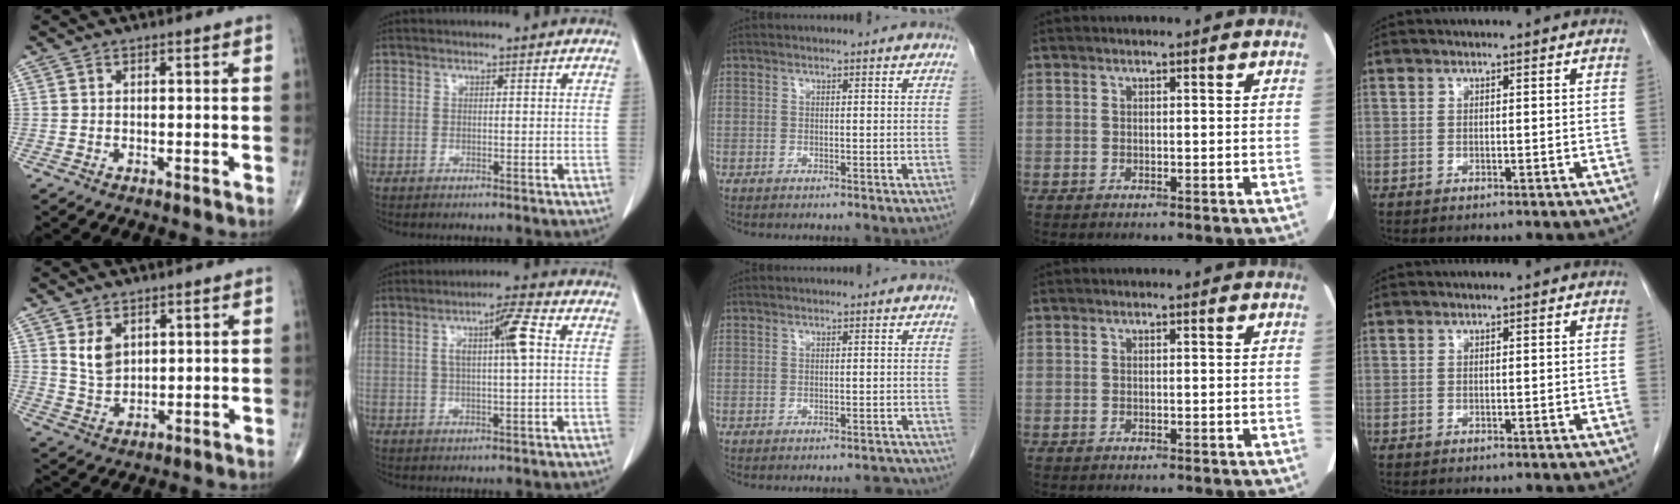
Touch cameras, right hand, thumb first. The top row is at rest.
{"thumb": {"total": 5.1, "force": [2.1, 3.4, 3.2], "torque": [-0.046, -0.016, 0.047]}, "index": {"total": 6.5, "force": [1.2, 0.8, 6.3], "torque": [-0.108, 0.014, 0.018]}, "middle": {"total": 1.9, "force": [-1.9, -0.2, 0.1], "torque": [0.005, -0.002, -0.022]}}